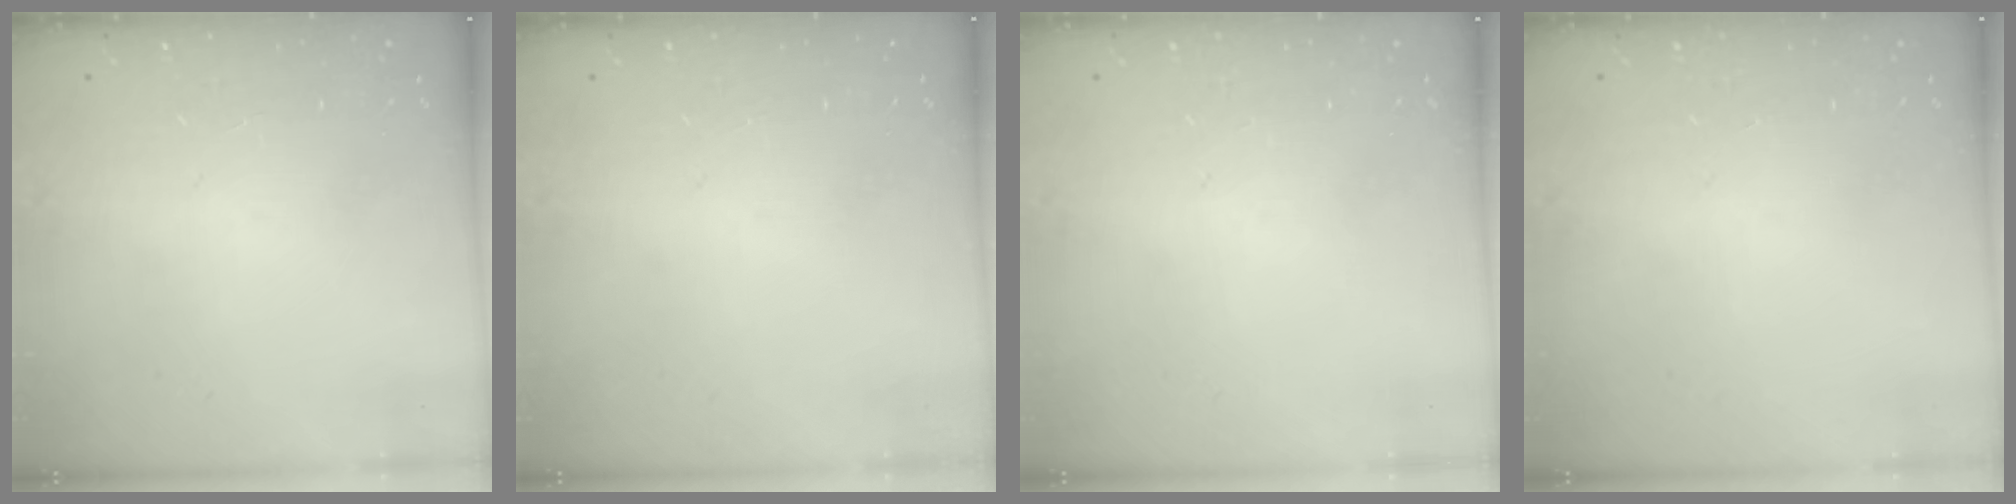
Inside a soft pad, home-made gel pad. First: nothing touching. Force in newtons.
{"total": 0.0}
{"total": 0.0}
{"total": 0.0}